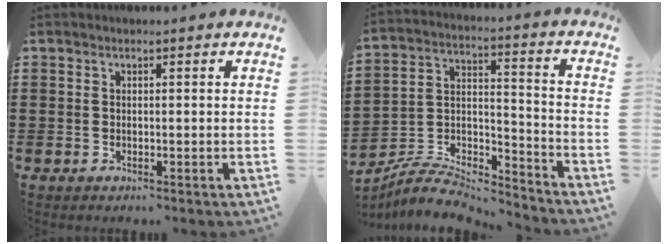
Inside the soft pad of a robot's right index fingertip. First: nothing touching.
{"total": 7.8, "force": [-7.3, 1.7, 2.0], "torque": [-0.031, 0.013, -0.144]}